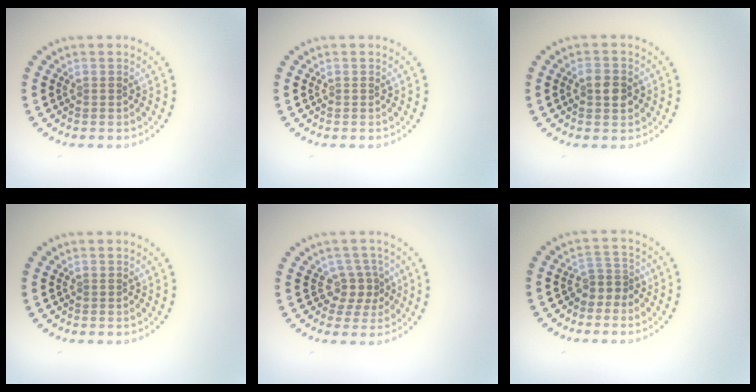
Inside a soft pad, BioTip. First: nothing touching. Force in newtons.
{"total": 0.0}
{"total": 2.5, "press": 2.5, "slide": 0.1}
{"total": 0.0}
{"total": 2.4, "press": 1.7, "slide": 1.7}
{"total": 1.9, "press": 1.4, "slide": 1.4}